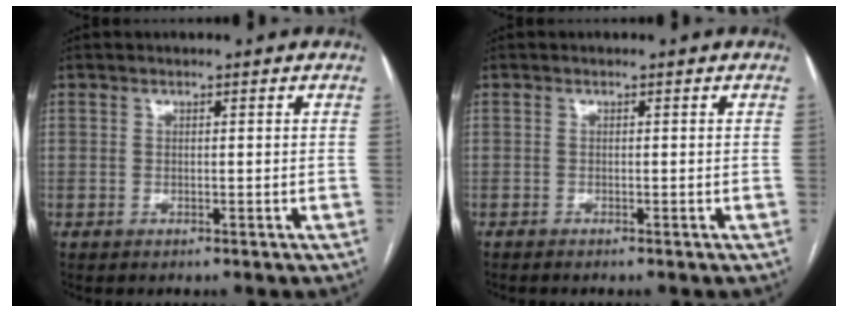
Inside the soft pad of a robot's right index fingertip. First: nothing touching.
{"total": 0.5, "force": [-0.5, 0.0, 0.1], "torque": [-0.005, -0.001, -0.011]}